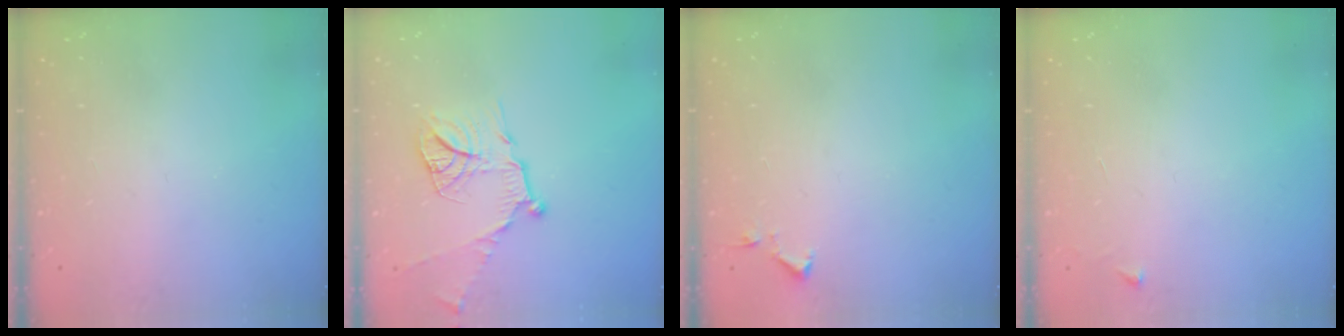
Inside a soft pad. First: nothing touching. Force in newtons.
{"total": 13.4, "press": 13.3, "slide": 1.2}
{"total": 3.1, "press": 3.1, "slide": 0.6}
{"total": 2.6, "press": 2.6, "slide": 0.3}